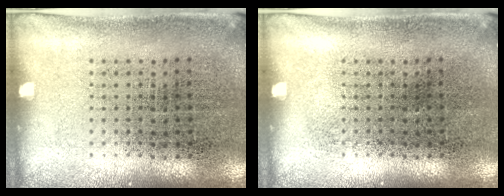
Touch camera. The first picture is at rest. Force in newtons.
{"total": 0.0}